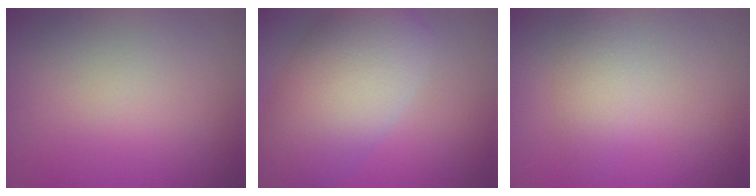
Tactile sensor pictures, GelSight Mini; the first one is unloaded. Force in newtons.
{"total": 9.4, "press": 9.4, "slide": 0.5}
{"total": 2.2, "press": 2.2, "slide": 0.1}